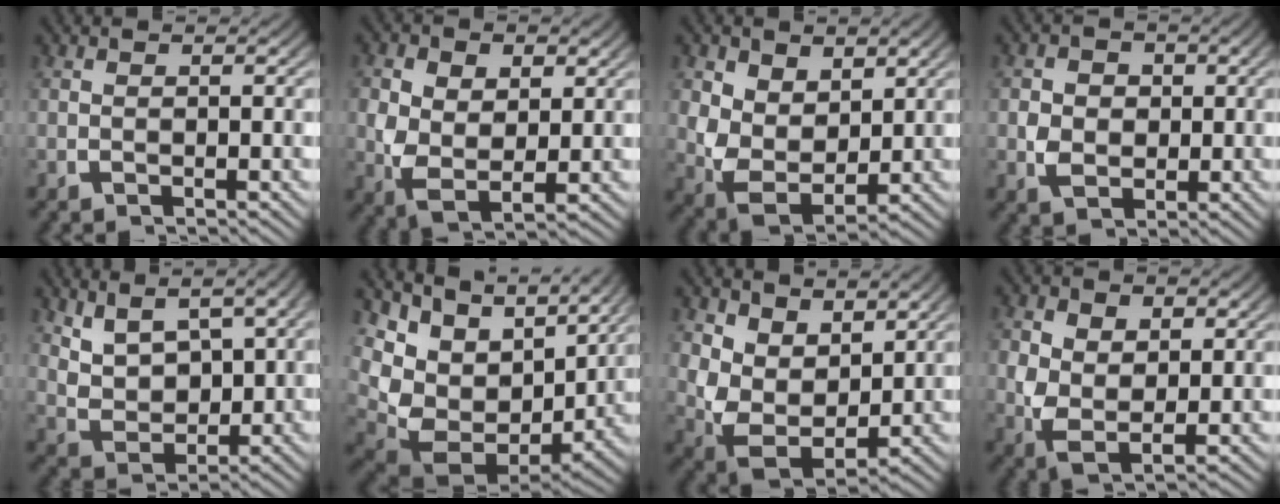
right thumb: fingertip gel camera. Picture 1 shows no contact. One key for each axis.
{"total": 6.6, "fx": -0.7, "fy": 4.8, "fz": 4.4, "tx": -0.113, "ty": -0.040, "tz": 0.009}
{"total": 7.8, "fx": -1.2, "fy": 6.1, "fz": 4.8, "tx": -0.137, "ty": -0.056, "tz": 0.008}
{"total": 3.7, "fx": -0.2, "fy": 3.0, "fz": 2.1, "tx": -0.039, "ty": -0.013, "tz": 0.004}
{"total": 6.7, "fx": 2.0, "fy": 4.4, "fz": 4.6, "tx": -0.084, "ty": -0.010, "tz": 0.044}
{"total": 13.6, "fx": 0.3, "fy": 9.8, "fz": 9.5, "tx": -0.211, "ty": -0.043, "tz": 0.020}
{"total": 9.0, "fx": -1.3, "fy": 7.0, "fz": 5.5, "tx": -0.158, "ty": -0.064, "tz": 0.006}
{"total": 6.0, "fx": -0.6, "fy": 4.4, "fz": 4.0, "tx": -0.101, "ty": -0.035, "tz": 0.010}